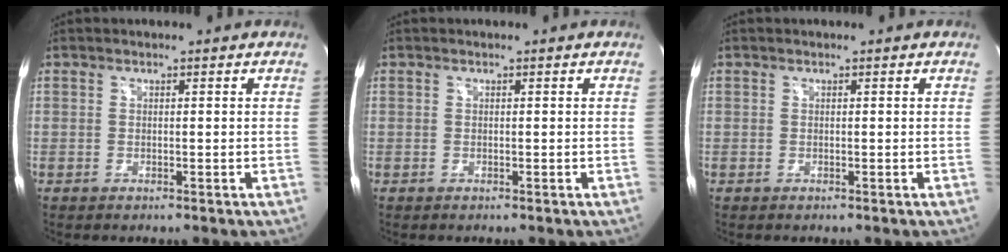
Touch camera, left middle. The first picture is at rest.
{"total": 0.0}
{"total": 0.0}